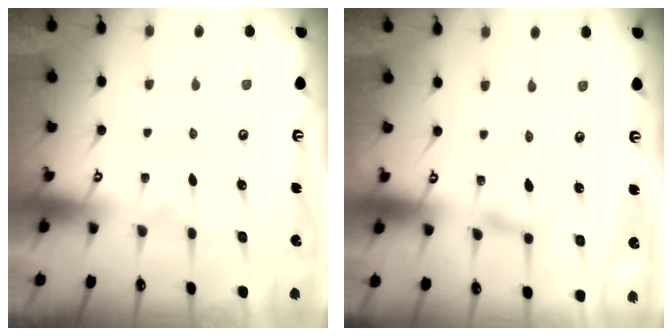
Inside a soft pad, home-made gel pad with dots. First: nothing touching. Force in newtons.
{"total": 2.7, "press": 2.7, "slide": 0.2}